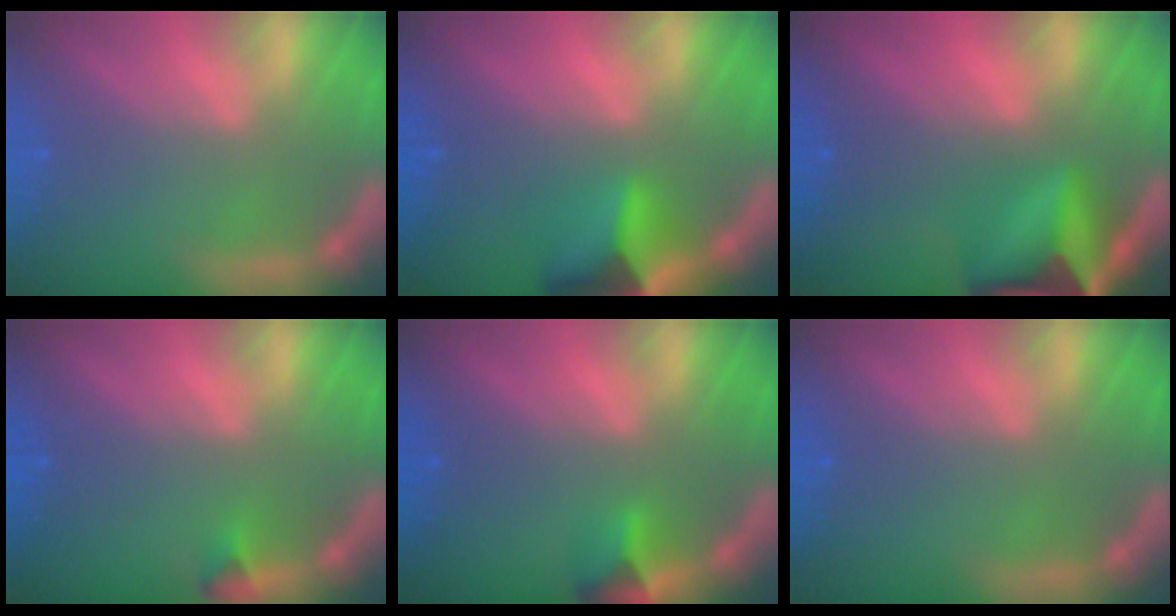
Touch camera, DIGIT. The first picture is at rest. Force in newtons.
{"total": 6.4}
{"total": 10.0}
{"total": 0.9}
{"total": 2.4}
{"total": 0.0}